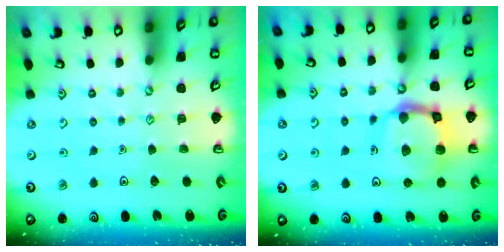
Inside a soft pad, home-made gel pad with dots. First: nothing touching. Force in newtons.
{"total": 14.9, "press": 14.8, "slide": 1.6}